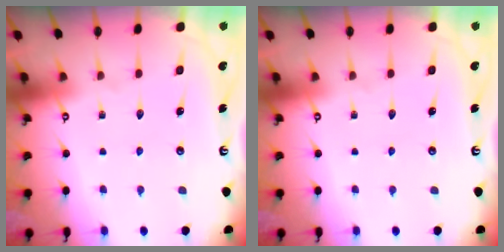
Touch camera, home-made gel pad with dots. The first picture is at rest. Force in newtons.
{"total": 0.0}